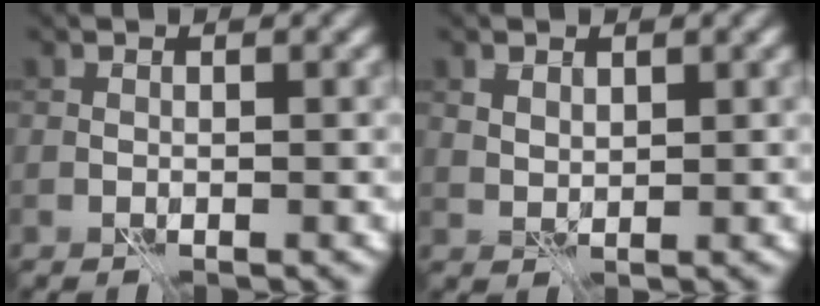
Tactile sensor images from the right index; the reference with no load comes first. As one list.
[{"total": 1.4, "force": [1.0, 0.9, 0.6], "torque": [-0.015, -0.001, 0.022]}]